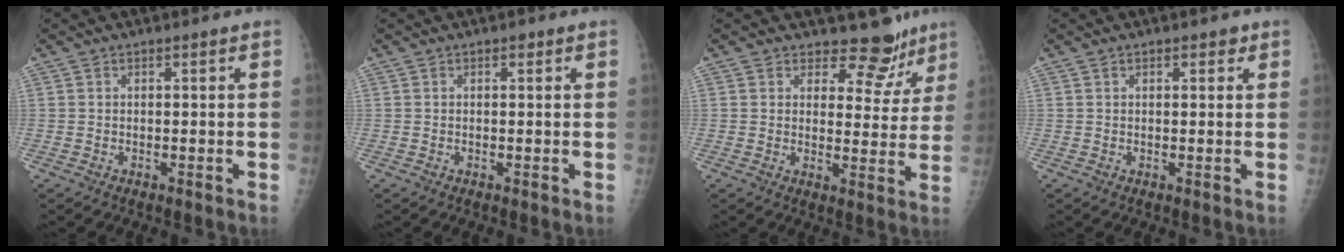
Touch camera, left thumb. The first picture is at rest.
{"total": 0.7, "force": [0.4, 0.4, 0.4], "torque": [0.000, 0.000, 0.002]}
{"total": 7.9, "force": [6.9, 3.8, 0.6], "torque": [0.028, -0.058, 0.080]}
{"total": 1.4, "force": [0.8, 0.7, 0.9], "torque": [-0.003, -0.001, 0.008]}